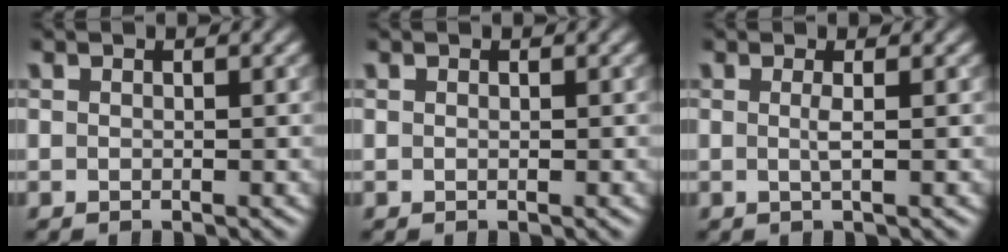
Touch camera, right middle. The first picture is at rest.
{"total": 0.0}
{"total": 1.2, "force": [0.0, 0.2, 1.2], "torque": [-0.022, 0.000, -0.003]}